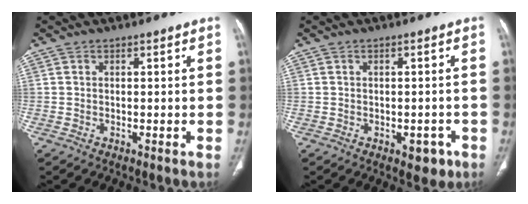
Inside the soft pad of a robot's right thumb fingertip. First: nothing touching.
{"total": 3.6, "force": [-1.7, 2.1, 2.4], "torque": [-0.009, 0.006, -0.016]}